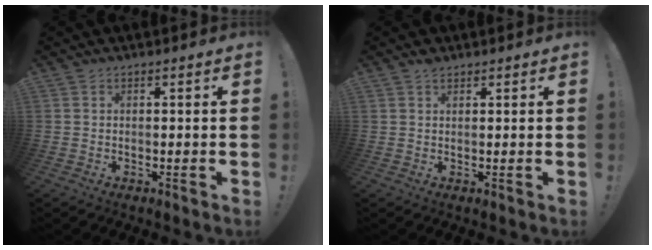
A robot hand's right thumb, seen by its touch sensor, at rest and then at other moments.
{"total": 1.5, "force": [1.1, 0.8, 0.5], "torque": [-0.001, -0.004, 0.020]}